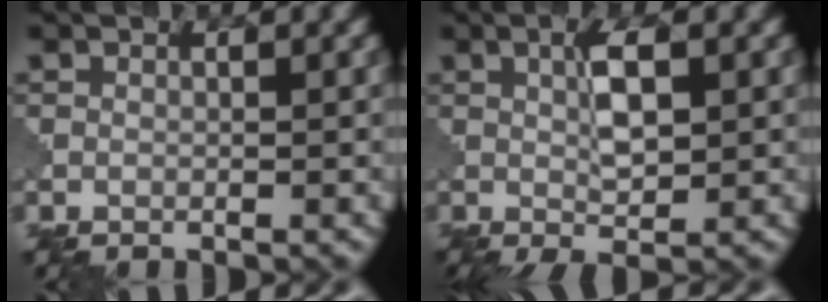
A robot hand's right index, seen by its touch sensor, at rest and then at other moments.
{"total": 3.8, "force": [0.3, 1.0, 3.6], "torque": [-0.067, 0.003, 0.007]}